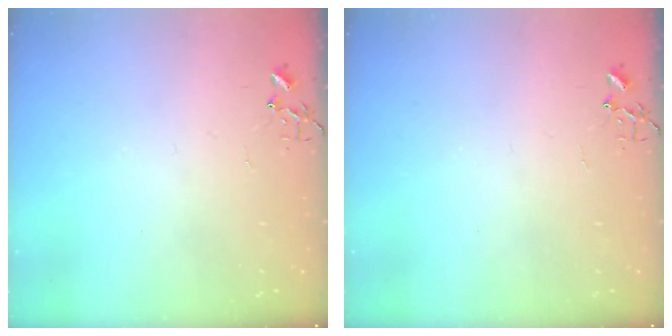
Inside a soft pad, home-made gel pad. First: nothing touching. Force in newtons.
{"total": 0.0}